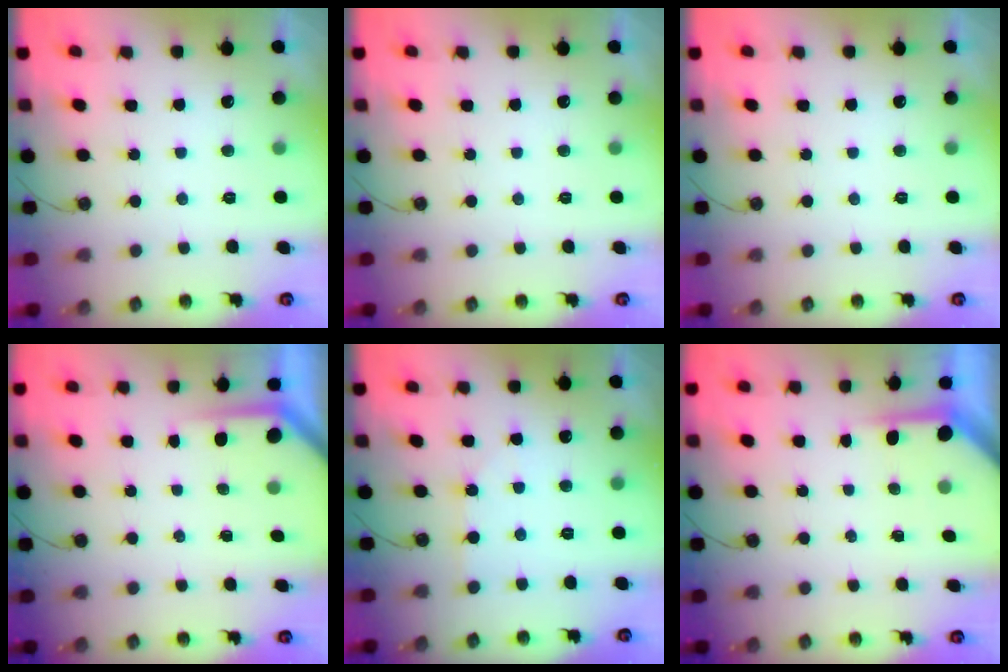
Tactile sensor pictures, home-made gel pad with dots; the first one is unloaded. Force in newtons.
{"total": 0.0}
{"total": 0.0}
{"total": 2.7, "press": 2.7, "slide": 0.4}
{"total": 3.6, "press": 3.5, "slide": 0.6}
{"total": 3.9, "press": 3.9, "slide": 0.3}